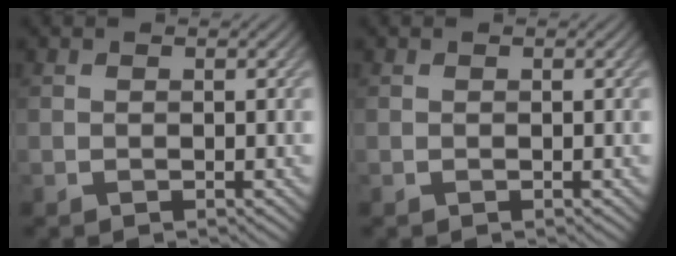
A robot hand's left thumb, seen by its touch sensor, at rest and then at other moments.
{"total": 0.0}